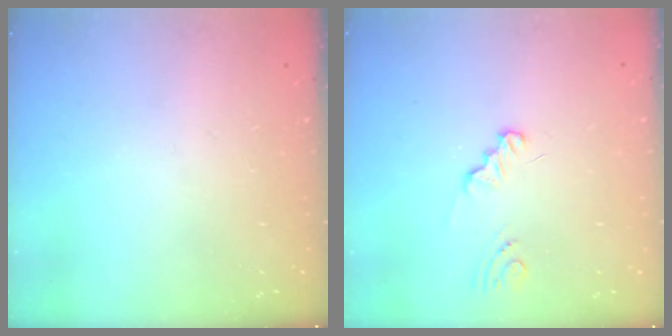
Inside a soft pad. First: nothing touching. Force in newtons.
{"total": 1.5, "press": 1.4, "slide": 0.1}